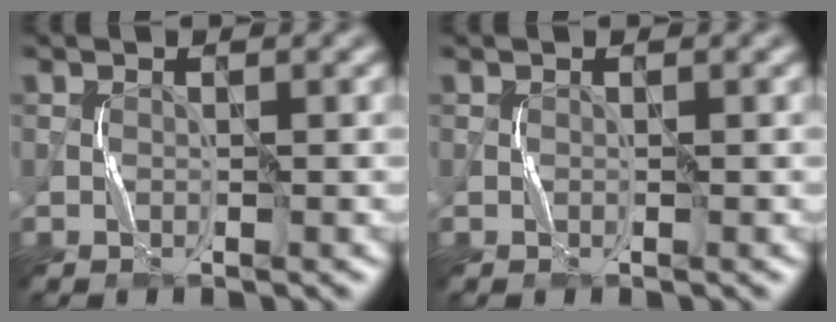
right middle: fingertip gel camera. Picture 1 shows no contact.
{"total": 0.0}